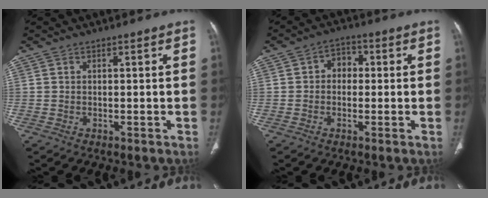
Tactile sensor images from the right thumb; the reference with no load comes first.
{"total": 4.2, "force": [0.2, 3.4, 2.4], "torque": [-0.013, 0.016, -0.007]}